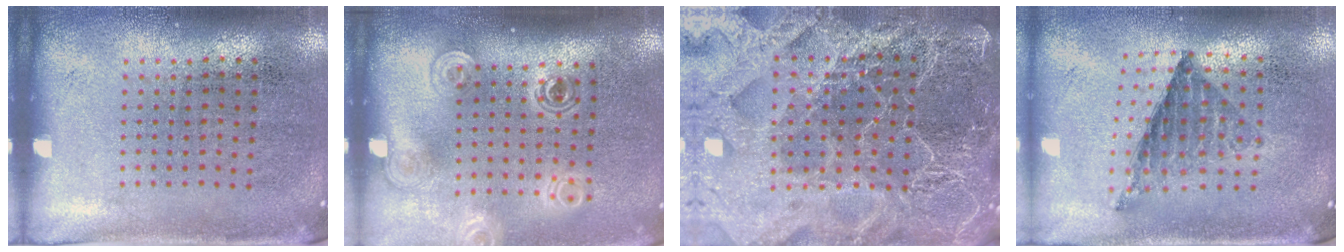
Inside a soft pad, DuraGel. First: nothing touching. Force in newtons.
{"total": 1.9, "press": 1.4, "slide": 1.2}
{"total": 5.9, "press": 5.2, "slide": 2.9}
{"total": 0.8, "press": 0.8, "slide": 0.1}